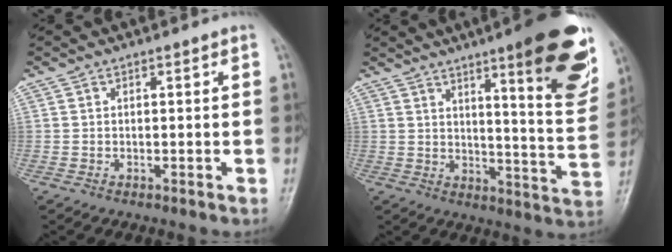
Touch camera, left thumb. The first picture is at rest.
{"total": 20.3, "force": [11.0, 3.7, 16.7], "torque": [-0.183, -0.058, 0.152]}